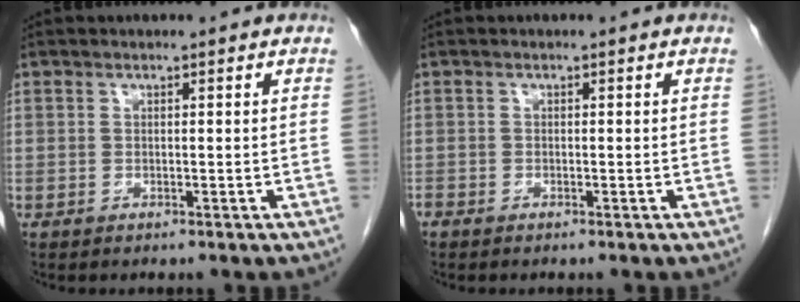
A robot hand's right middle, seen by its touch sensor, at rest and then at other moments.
{"total": 0.9, "force": [-0.8, 0.4, 0.2], "torque": [-0.007, 0.000, -0.016]}